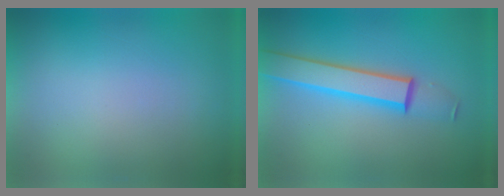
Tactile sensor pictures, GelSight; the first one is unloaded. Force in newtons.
{"total": 4.2}